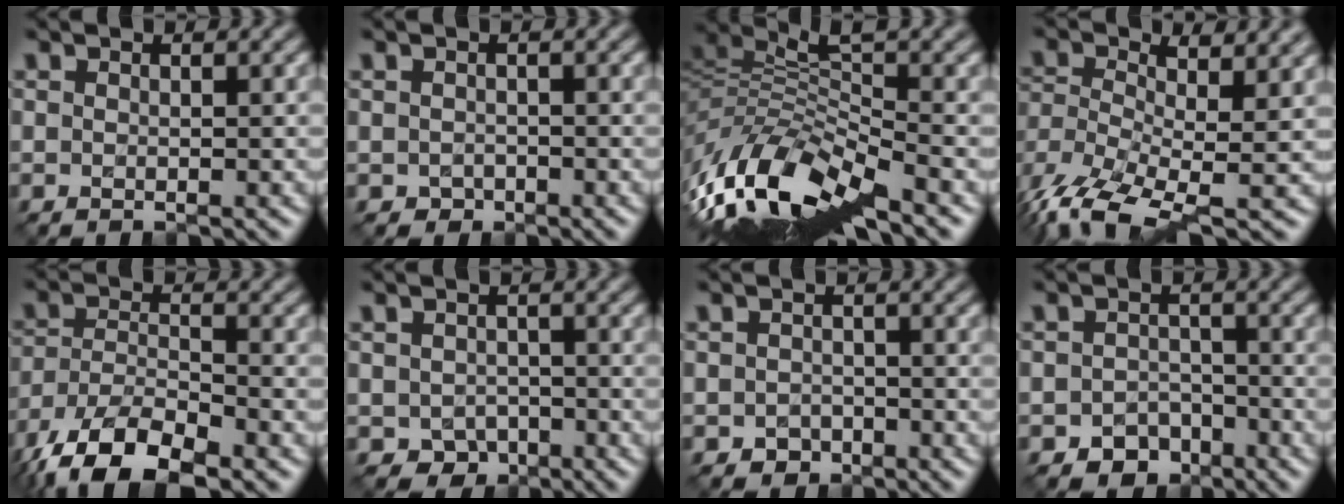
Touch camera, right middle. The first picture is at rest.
{"total": 0.7, "force": [-0.2, 0.7, -0.1], "torque": [0.002, 0.003, -0.005]}
{"total": 11.7, "force": [-5.4, 3.5, 9.7], "torque": [-0.198, 0.009, -0.098]}
{"total": 9.9, "force": [-3.0, 4.5, 8.3], "torque": [-0.192, -0.007, -0.055]}
{"total": 10.0, "force": [-6.9, 3.7, 6.2], "torque": [-0.122, -0.010, -0.135]}
{"total": 2.1, "force": [-0.8, 1.8, 0.6], "torque": [-0.007, -0.002, -0.016]}
{"total": 1.3, "force": [-0.6, 1.1, 0.1], "torque": [0.001, 0.004, -0.013]}
{"total": 2.7, "force": [-1.7, 2.1, 0.6], "torque": [-0.002, 0.003, -0.031]}